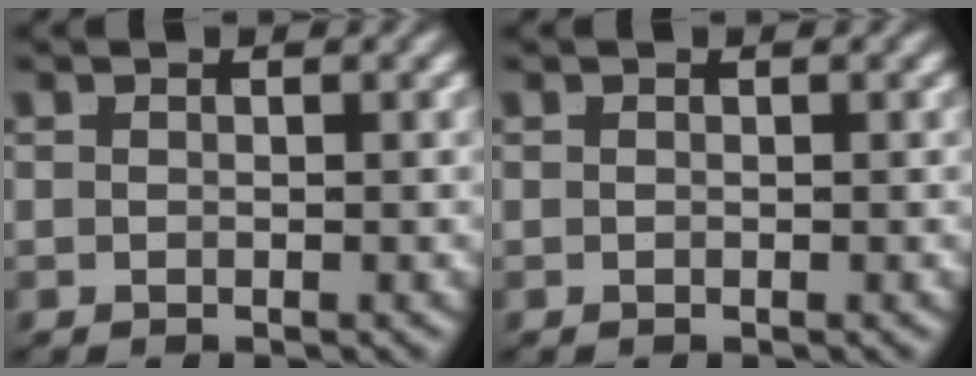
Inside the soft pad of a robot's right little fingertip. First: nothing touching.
{"total": 0.0}